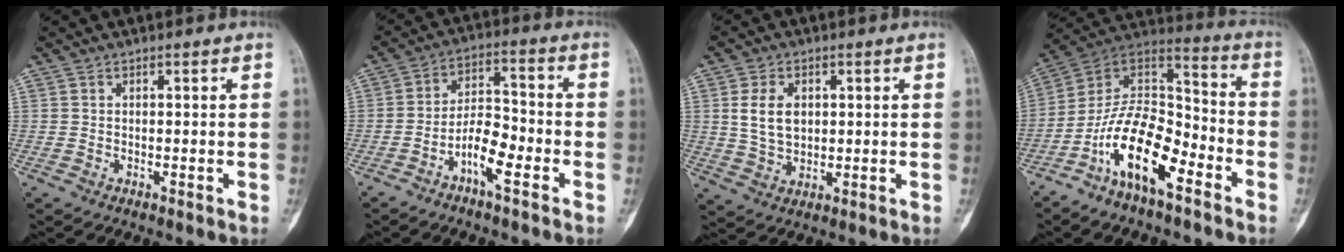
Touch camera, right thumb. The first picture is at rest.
{"total": 8.0, "force": [-4.0, 3.0, 6.3], "torque": [-0.101, 0.038, -0.076]}
{"total": 7.1, "force": [1.5, 4.9, 5.0], "torque": [-0.081, -0.005, 0.035]}
{"total": 16.4, "force": [-8.5, 7.2, 12.0], "torque": [-0.199, 0.079, -0.163]}